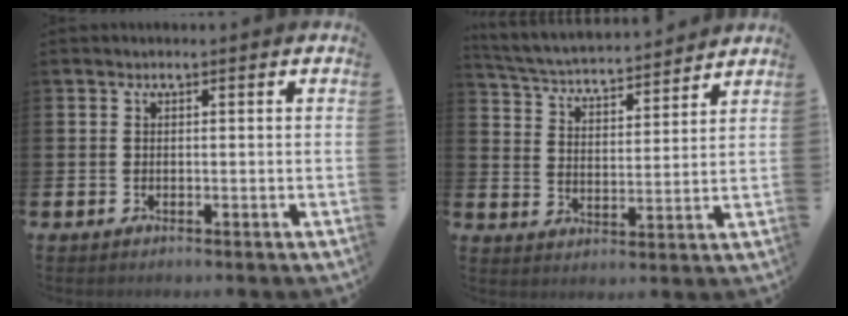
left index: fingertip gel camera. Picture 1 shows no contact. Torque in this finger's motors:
{"motor_torque": [0.78, -0.89, 0.23, 0.05]}